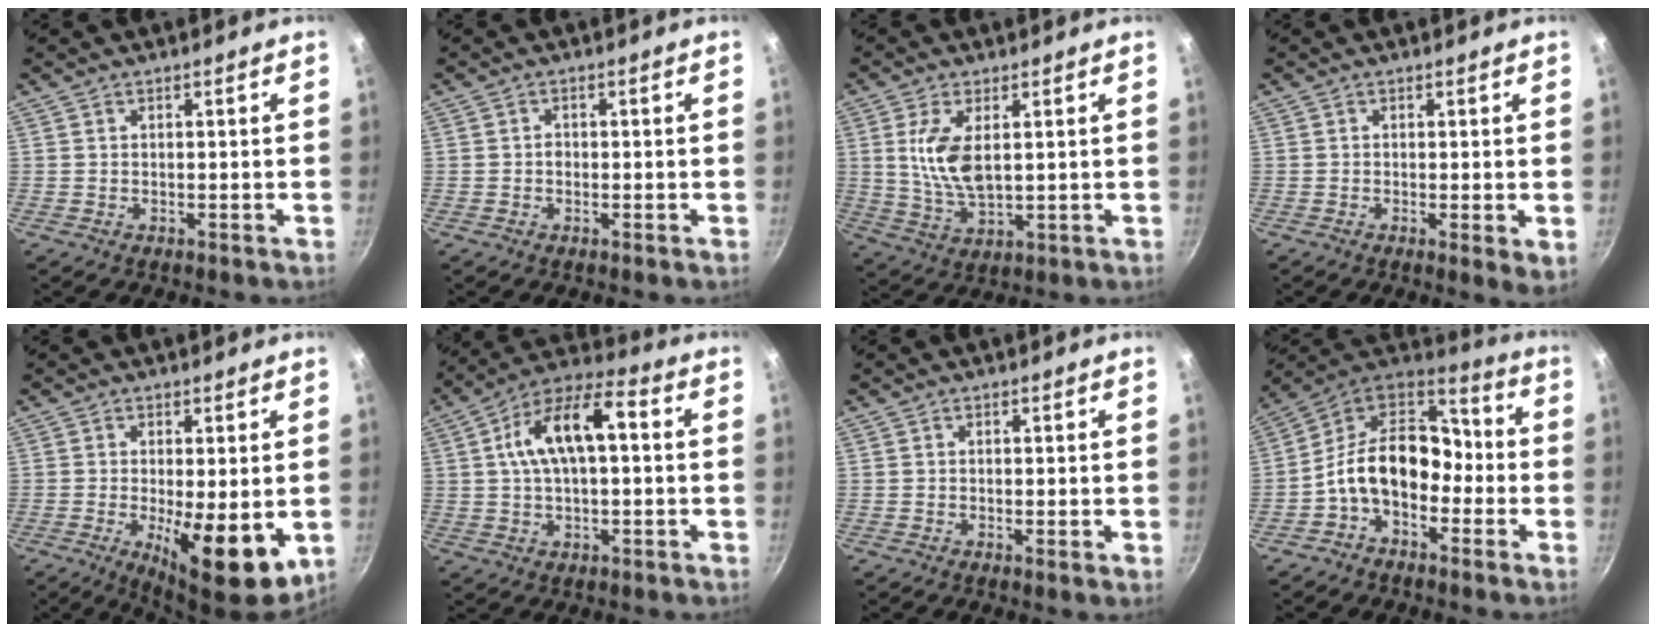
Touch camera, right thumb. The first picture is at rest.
{"total": 1.2, "force": [-0.2, 1.0, 0.7], "torque": [-0.003, 0.005, -0.006]}
{"total": 9.1, "force": [1.8, 4.4, 7.8], "torque": [-0.155, -0.014, 0.045]}
{"total": 3.1, "force": [-0.4, 0.6, 3.1], "torque": [-0.052, -0.013, -0.010]}
{"total": 13.3, "force": [-3.0, 4.4, 12.2], "torque": [-0.176, -0.027, -0.030]}
{"total": 13.8, "force": [2.2, 6.5, 12.0], "torque": [-0.214, 0.034, 0.030]}
{"total": 1.1, "force": [-0.1, 0.1, 1.0], "torque": [-0.022, -0.005, -0.003]}
{"total": 15.3, "force": [-3.4, 10.2, 10.9], "torque": [-0.154, 0.069, -0.072]}